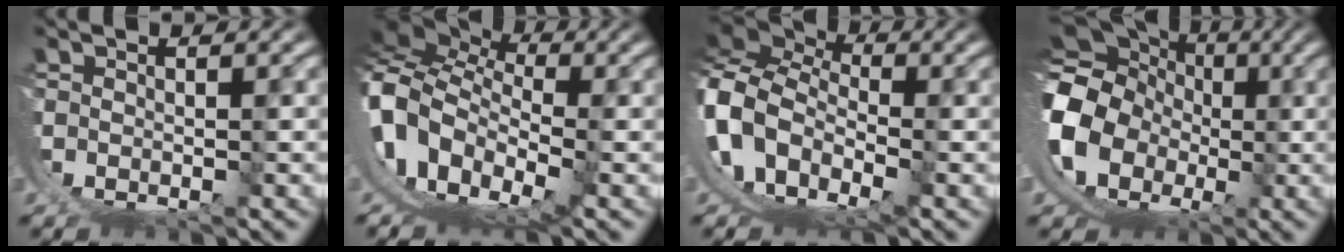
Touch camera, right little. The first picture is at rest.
{"total": 15.6, "force": [-1.2, 12.6, 9.1], "torque": [-0.225, -0.055, -0.020]}
{"total": 16.5, "force": [-1.6, 14.1, 8.4], "torque": [-0.240, -0.057, -0.032]}
{"total": 16.7, "force": [-0.1, 14.4, 8.4], "torque": [-0.206, -0.051, 0.002]}